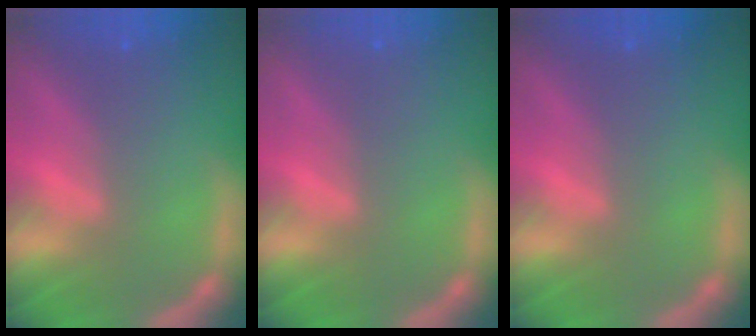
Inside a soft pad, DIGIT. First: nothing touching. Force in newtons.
{"total": 0.0}
{"total": 0.0}